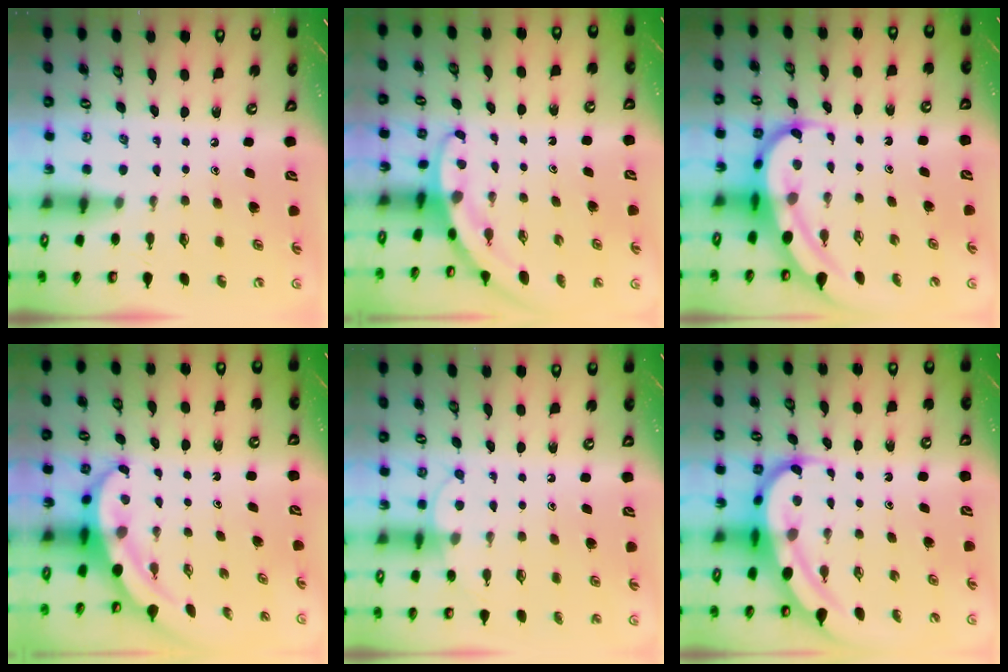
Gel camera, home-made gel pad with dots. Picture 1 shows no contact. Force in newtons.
{"total": 3.1, "press": 3.1, "slide": 0.1}
{"total": 8.2, "press": 8.1, "slide": 1.0}
{"total": 4.5, "press": 4.4, "slide": 0.5}
{"total": 5.4, "press": 5.3, "slide": 0.5}
{"total": 8.2, "press": 8.1, "slide": 1.0}